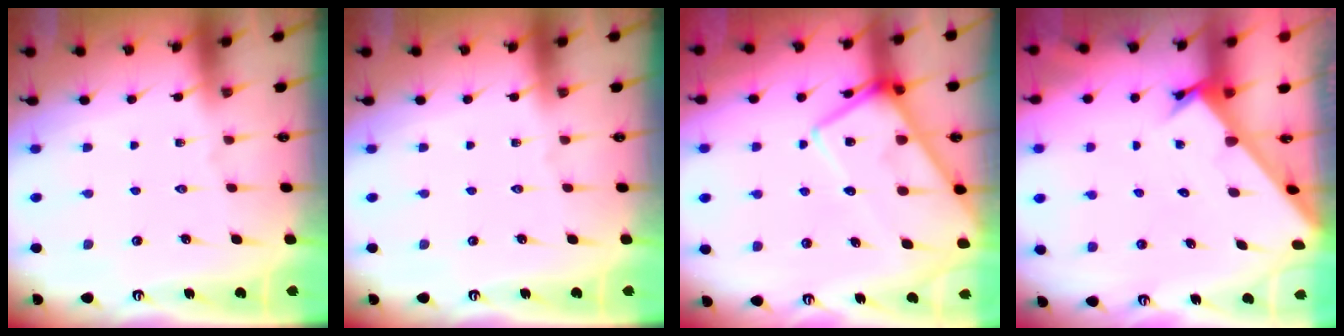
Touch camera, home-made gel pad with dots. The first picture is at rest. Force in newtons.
{"total": 0.0}
{"total": 15.0, "press": 14.9, "slide": 1.3}
{"total": 2.2, "press": 2.2, "slide": 0.2}